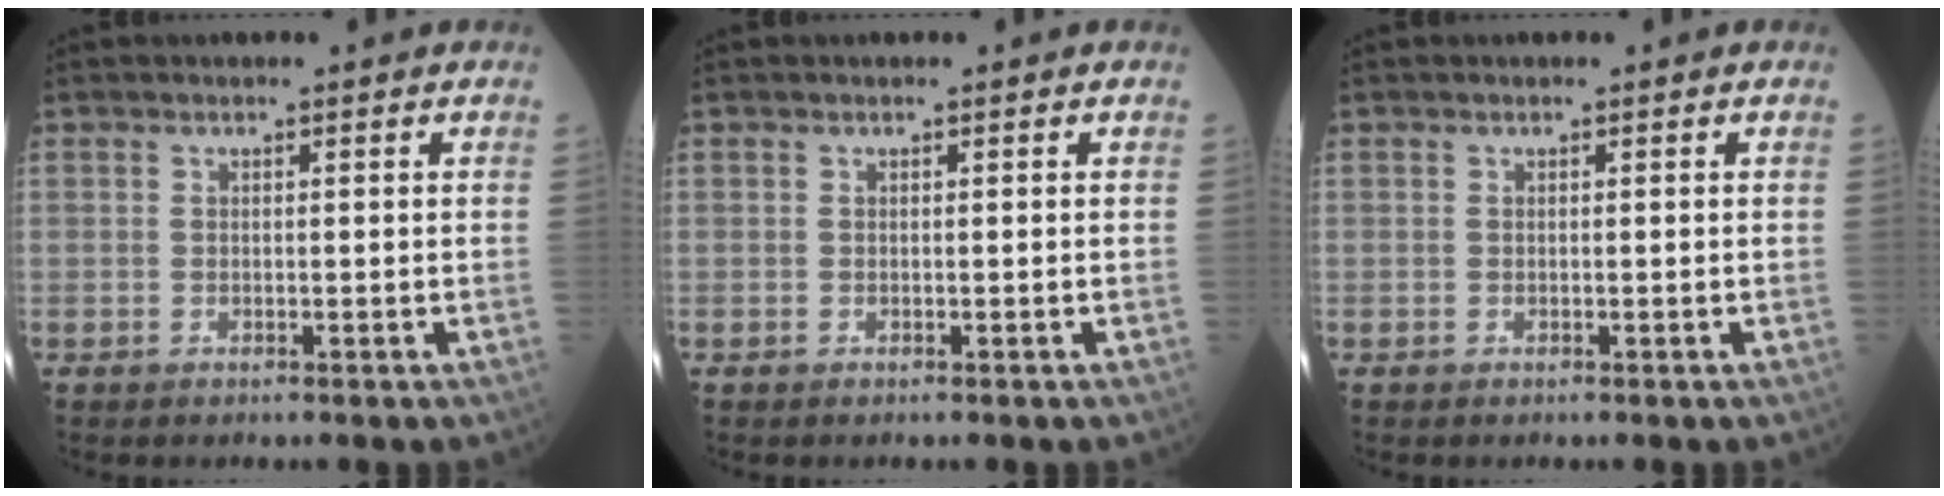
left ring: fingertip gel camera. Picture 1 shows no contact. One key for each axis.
{"total": 0.0}
{"total": 0.0}